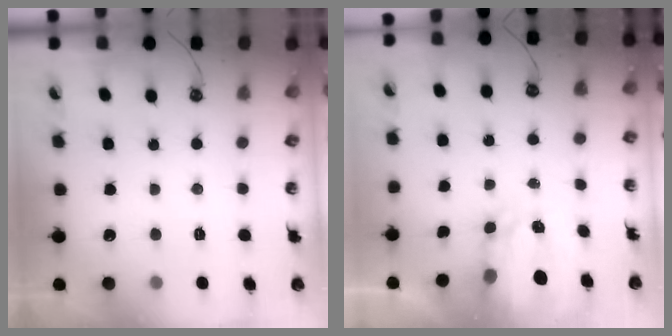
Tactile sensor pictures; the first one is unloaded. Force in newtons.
{"total": 3.6, "press": 3.6, "slide": 0.6}